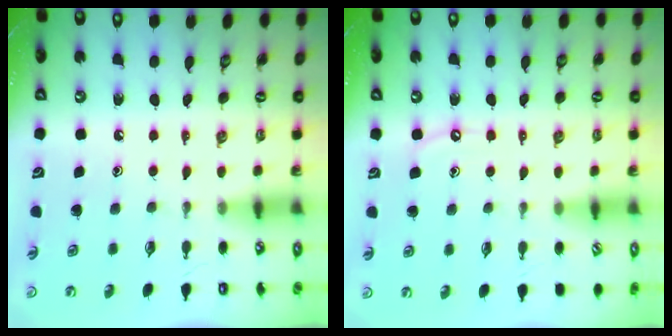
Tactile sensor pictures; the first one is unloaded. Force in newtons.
{"total": 3.6, "press": 3.6, "slide": 0.5}